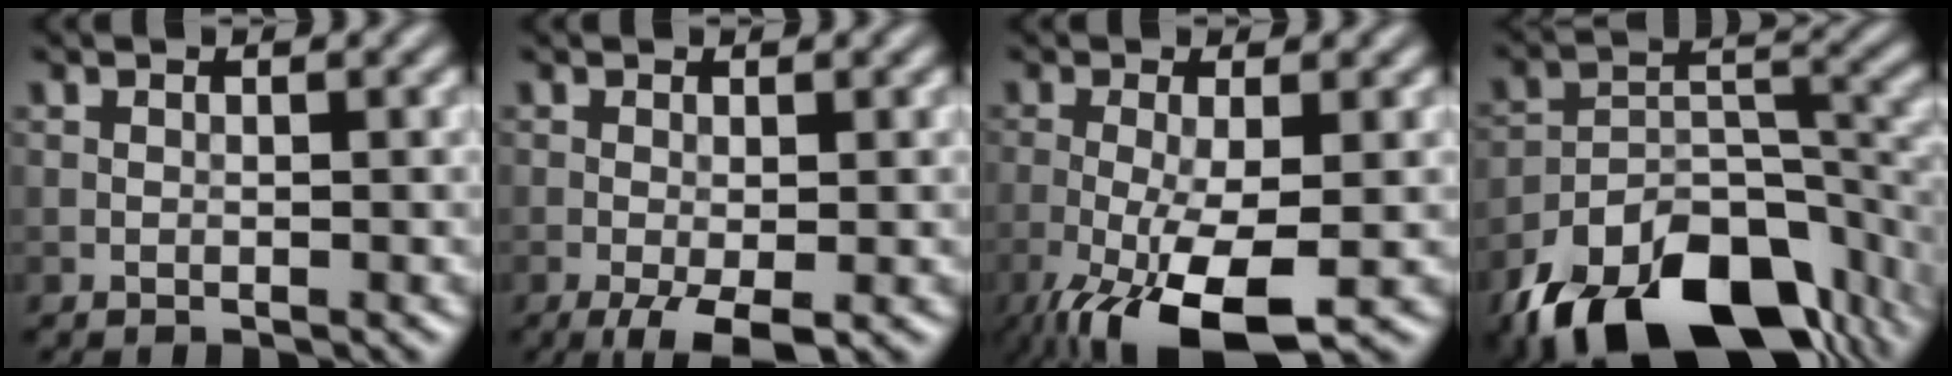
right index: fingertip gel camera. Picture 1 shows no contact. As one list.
[{"total": 3.5, "force": [-1.6, 0.9, 3.0], "torque": [-0.054, -0.006, -0.029]}, {"total": 8.4, "force": [-4.0, 2.2, 7.1], "torque": [-0.138, -0.016, -0.069]}, {"total": 14.3, "force": [-9.8, 7.0, 7.7], "torque": [-0.142, -0.004, -0.162]}]